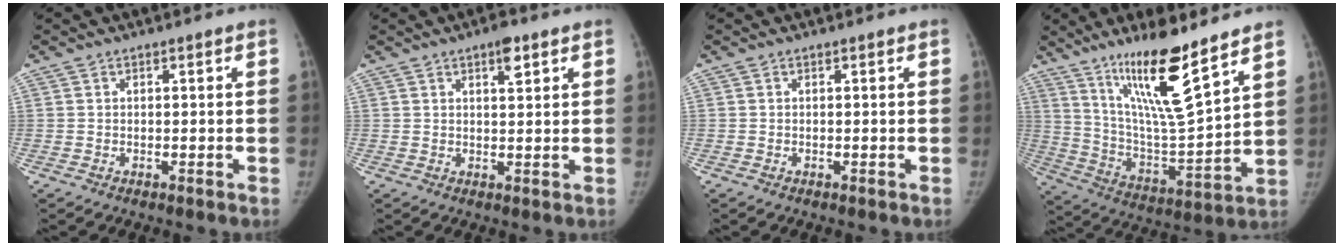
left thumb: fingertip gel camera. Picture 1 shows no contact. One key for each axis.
{"total": 3.5, "fx": 2.1, "fy": 1.3, "fz": 2.6, "tx": -0.030, "ty": -0.009, "tz": 0.030}
{"total": 0.0}
{"total": 18.6, "fx": 12.2, "fy": 2.4, "fz": 13.8, "tx": -0.223, "ty": -0.078, "tz": 0.227}